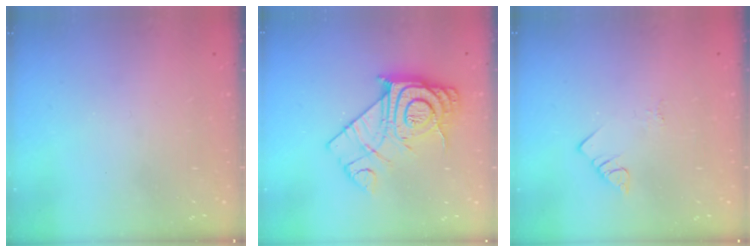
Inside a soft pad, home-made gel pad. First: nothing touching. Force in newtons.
{"total": 17.2, "press": 17.1, "slide": 1.3}
{"total": 2.8, "press": 2.8, "slide": 0.4}